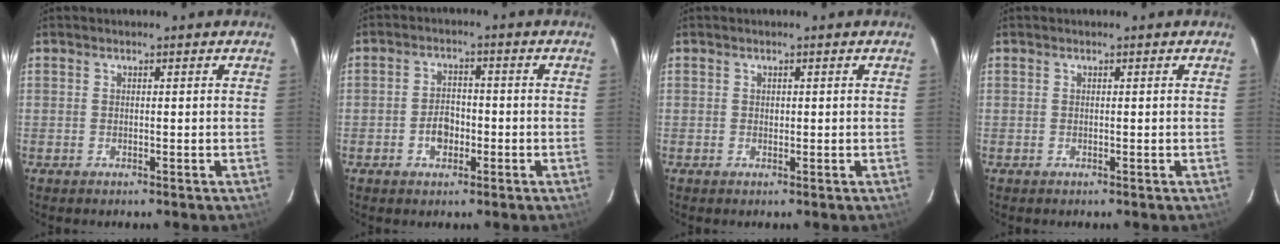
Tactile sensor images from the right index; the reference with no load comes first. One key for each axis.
{"total": 4.3, "fx": -1.7, "fy": 3.0, "fz": 2.5, "tx": -0.049, "ty": 0.006, "tz": -0.025}
{"total": 0.5, "fx": 0.1, "fy": 0.5, "fz": 0.1, "tx": -0.001, "ty": 0.002, "tz": 0.003}
{"total": 0.0}